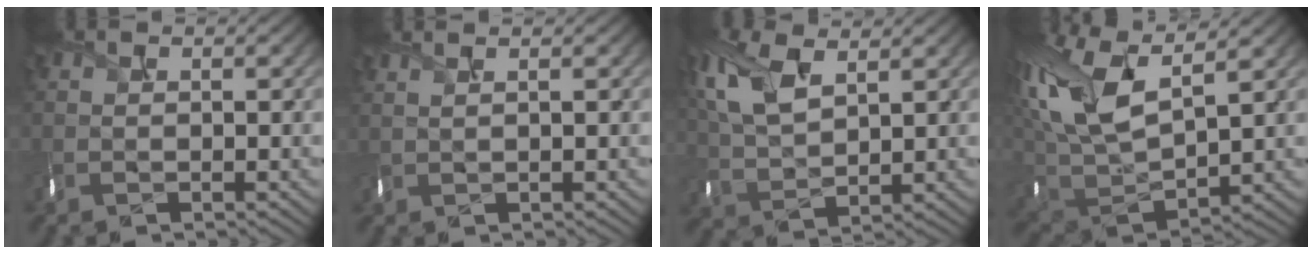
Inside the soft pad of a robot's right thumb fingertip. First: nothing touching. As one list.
[{"total": 1.7, "force": [1.2, 0.6, 1.1], "torque": [-0.009, 0.002, 0.009]}, {"total": 7.9, "force": [3.8, 4.0, 5.6], "torque": [-0.161, 0.006, 0.080]}, {"total": 14.6, "force": [5.6, 7.0, 11.5], "torque": [-0.285, 0.009, 0.112]}]